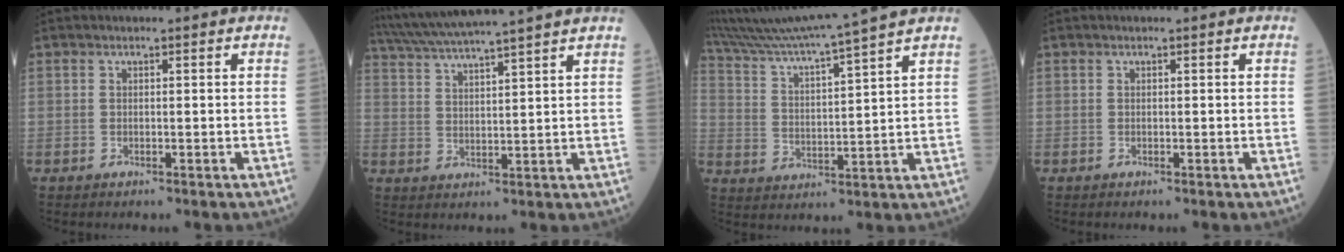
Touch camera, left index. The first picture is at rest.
{"total": 14.0, "force": [12.3, -1.7, 6.5], "torque": [-0.121, 0.010, 0.187]}
{"total": 15.5, "force": [13.6, -2.8, 6.9], "torque": [-0.126, -0.012, 0.214]}
{"total": 0.0}